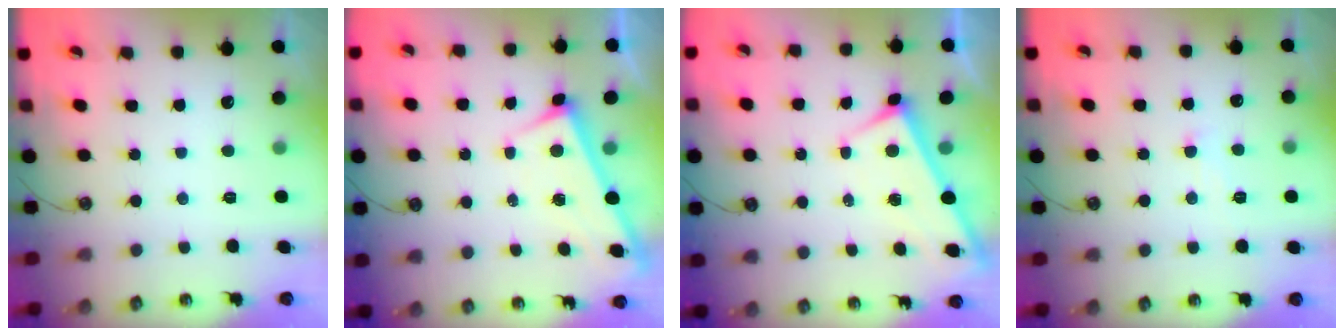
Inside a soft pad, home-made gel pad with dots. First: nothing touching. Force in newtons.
{"total": 3.0, "press": 3.0, "slide": 0.2}
{"total": 2.7, "press": 2.7, "slide": 0.4}
{"total": 0.8, "press": 0.6, "slide": 0.5}